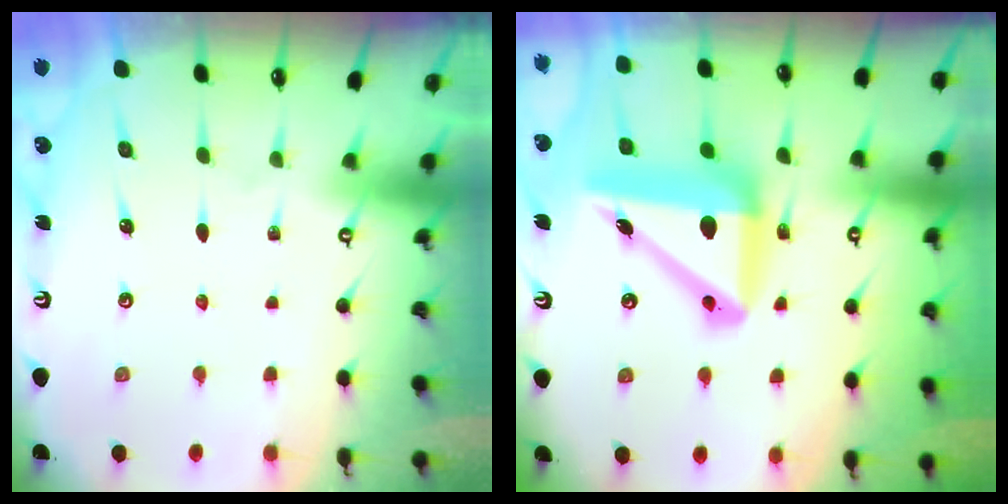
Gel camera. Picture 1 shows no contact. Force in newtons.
{"total": 16.4, "press": 16.0, "slide": 3.7}